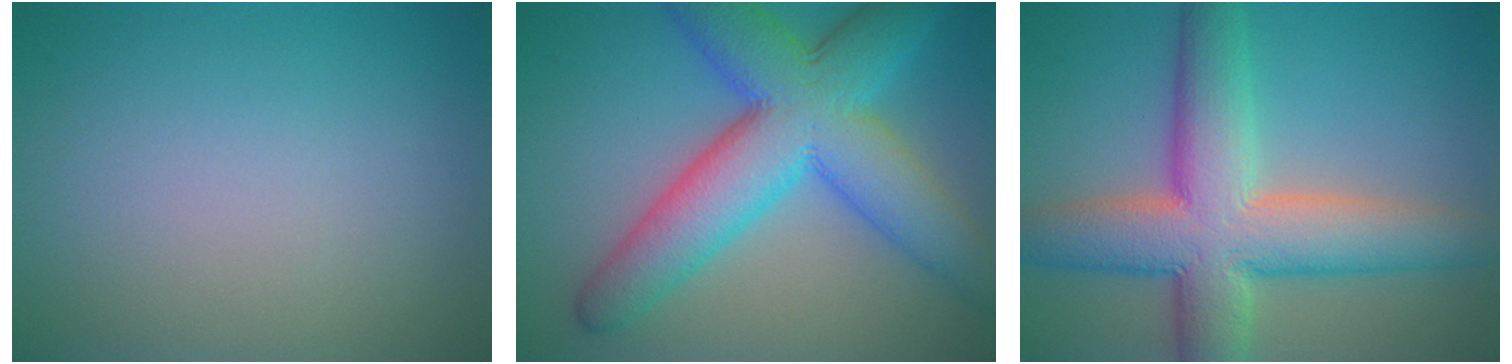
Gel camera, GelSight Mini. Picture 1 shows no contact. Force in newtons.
{"total": 10.8, "press": 10.8, "slide": 0.1}
{"total": 10.1, "press": 10.1, "slide": 0.5}